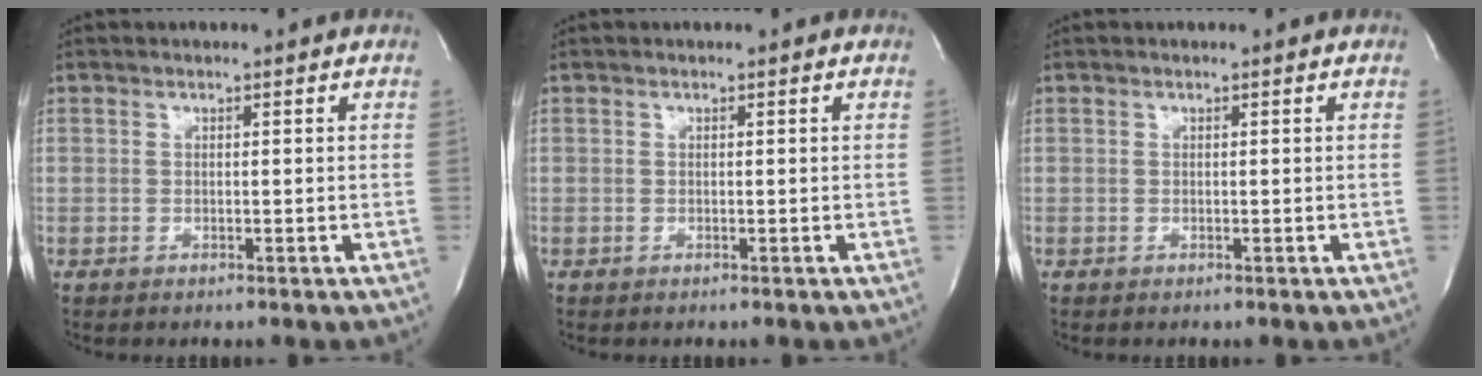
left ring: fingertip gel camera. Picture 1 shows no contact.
{"total": 0.0}
{"total": 0.0}